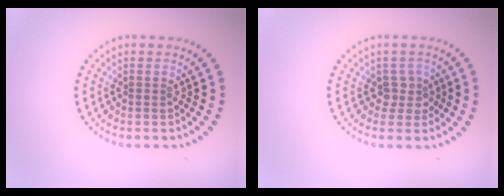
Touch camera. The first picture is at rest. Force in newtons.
{"total": 1.9, "press": 1.5, "slide": 1.1}